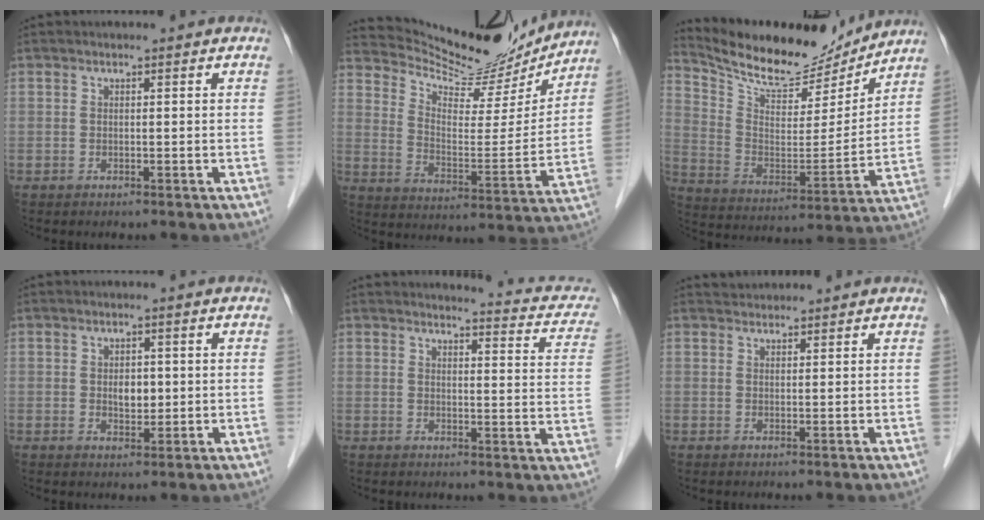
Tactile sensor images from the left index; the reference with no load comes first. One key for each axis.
{"total": 18.6, "fx": 17.8, "fy": 3.4, "fz": 4.4, "tx": -0.079, "ty": -0.034, "tz": 0.260}
{"total": 17.0, "fx": 15.8, "fy": 4.0, "fz": 4.8, "tx": -0.099, "ty": -0.016, "tz": 0.262}
{"total": 2.7, "fx": 0.2, "fy": 1.7, "fz": 2.1, "tx": -0.034, "ty": 0.000, "tz": 0.007}
{"total": 10.9, "fx": 10.1, "fy": 2.1, "fz": 3.5, "tx": -0.020, "ty": -0.036, "tz": 0.085}
{"total": 2.0, "fx": 1.9, "fy": 0.5, "fz": -0.2, "tx": -0.003, "ty": 0.020, "tz": 0.034}